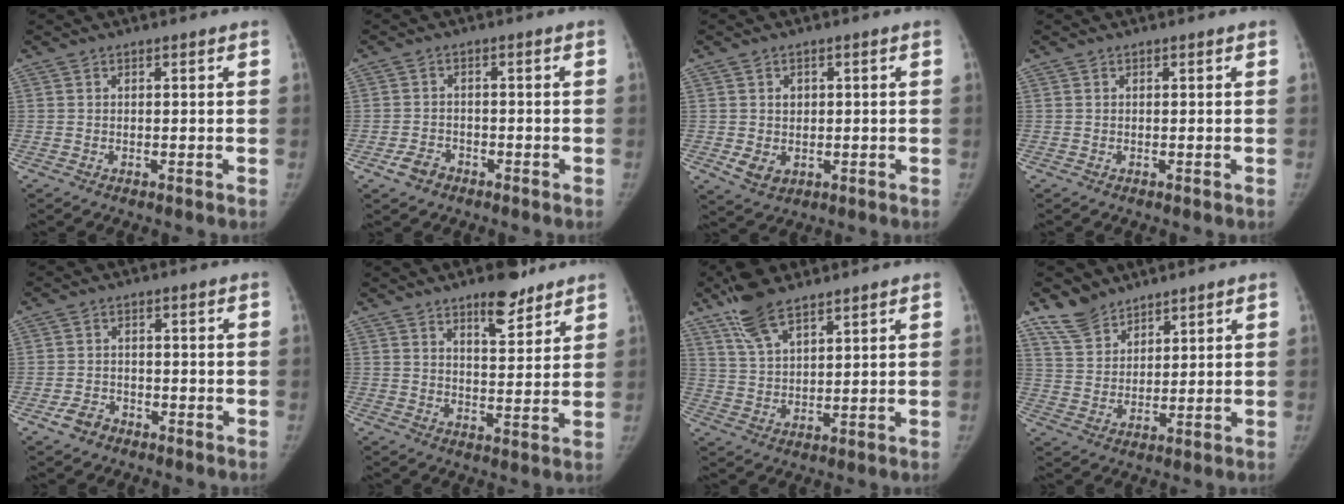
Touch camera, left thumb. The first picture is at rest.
{"total": 3.3, "force": [-2.0, 2.4, 1.2], "torque": [-0.017, 0.015, -0.032]}
{"total": 5.2, "force": [-0.1, 4.4, 2.7], "torque": [-0.024, -0.002, 0.011]}
{"total": 0.0}
{"total": 3.5, "force": [-2.2, 2.5, 1.1], "torque": [-0.015, 0.017, -0.035]}
{"total": 7.9, "force": [5.7, 2.9, 4.7], "torque": [-0.049, -0.038, 0.084]}
{"total": 9.3, "force": [6.8, 3.4, 5.3], "torque": [-0.094, -0.022, 0.135]}
{"total": 7.0, "force": [5.8, 3.6, 1.8], "torque": [-0.021, -0.030, 0.124]}